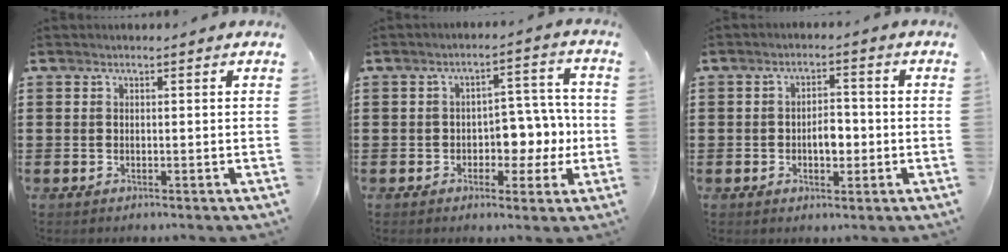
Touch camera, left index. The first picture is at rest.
{"total": 5.7, "force": [-1.1, 4.1, 3.8], "torque": [-0.063, 0.007, -0.026]}
{"total": 3.8, "force": [-0.7, 2.0, 3.2], "torque": [-0.046, -0.001, -0.021]}